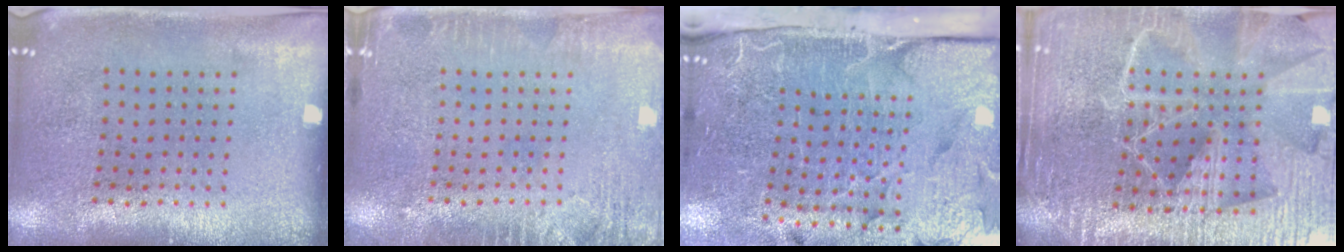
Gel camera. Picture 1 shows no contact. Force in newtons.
{"total": 2.7, "press": 2.7, "slide": 0.4}
{"total": 5.2, "press": 4.0, "slide": 3.3}
{"total": 6.3, "press": 5.4, "slide": 3.1}